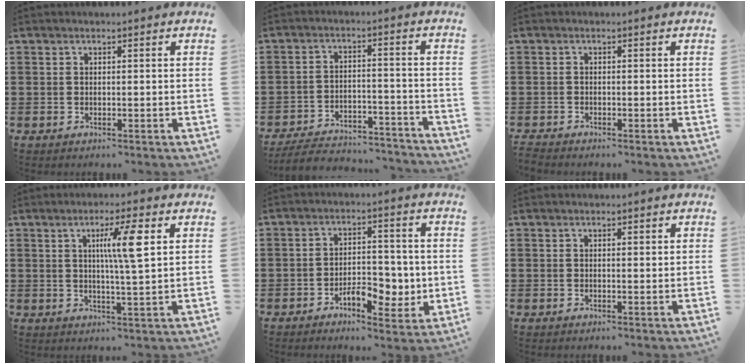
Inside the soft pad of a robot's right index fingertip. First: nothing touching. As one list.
[{"total": 5.5, "force": [-5.2, 0.9, 1.4], "torque": [-0.034, 0.005, -0.106]}, {"total": 0.9, "force": [-0.8, 0.1, -0.1], "torque": [-0.001, 0.001, -0.018]}, {"total": 6.8, "force": [2.3, 0.4, 6.3], "torque": [-0.121, 0.001, 0.029]}, {"total": 6.4, "force": [-2.1, 3.4, 5.0], "torque": [-0.066, 0.004, -0.039]}, {"total": 0.6, "force": [0.3, 0.2, 0.4], "torque": [-0.009, 0.003, 0.006]}]